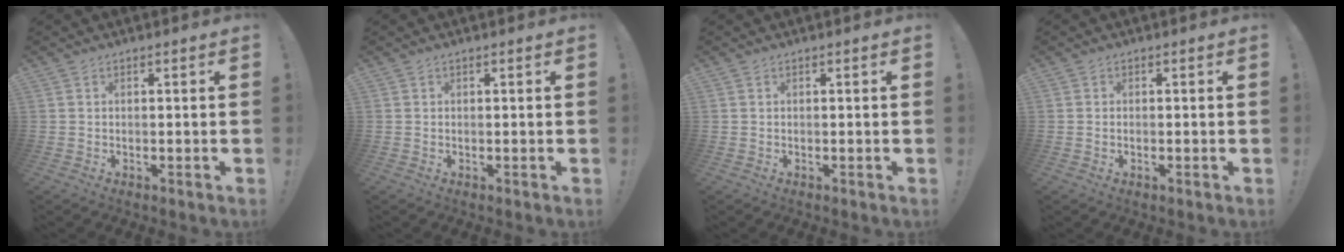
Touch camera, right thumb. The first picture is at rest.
{"total": 0.0}
{"total": 0.0}
{"total": 0.6, "force": [-0.4, 0.1, 0.5], "torque": [-0.018, 0.003, -0.006]}